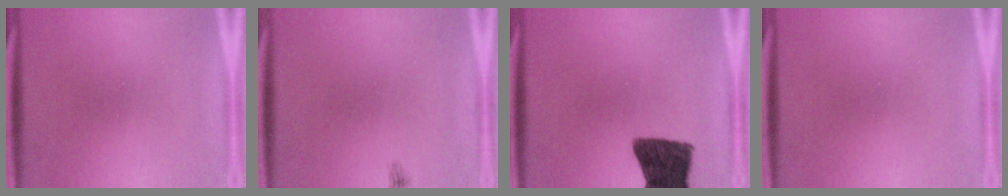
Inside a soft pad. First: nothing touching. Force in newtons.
{"total": 0.9}
{"total": 12.5}
{"total": 0.0}